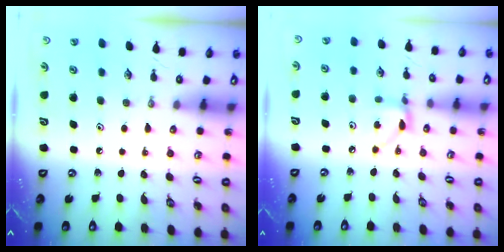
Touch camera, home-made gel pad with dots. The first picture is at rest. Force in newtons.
{"total": 4.4, "press": 4.4, "slide": 0.1}